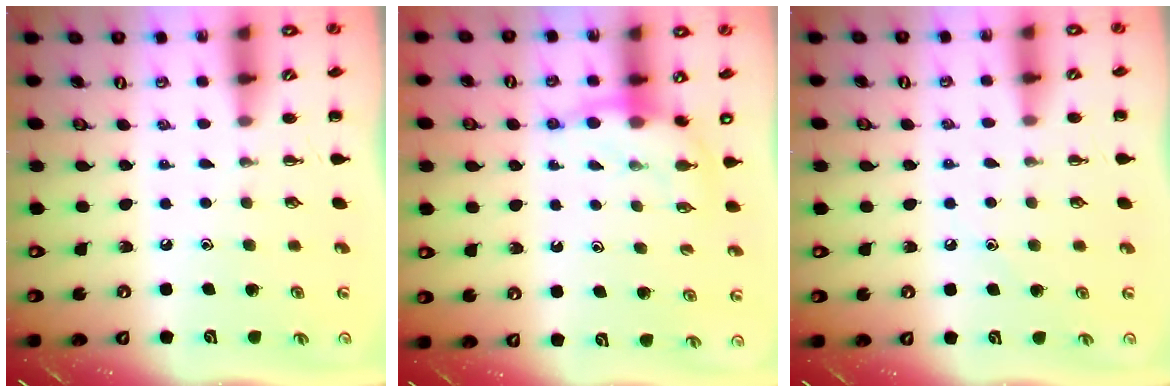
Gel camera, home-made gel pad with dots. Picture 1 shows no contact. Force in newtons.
{"total": 8.1, "press": 8.0, "slide": 1.1}
{"total": 7.0, "press": 6.6, "slide": 2.2}